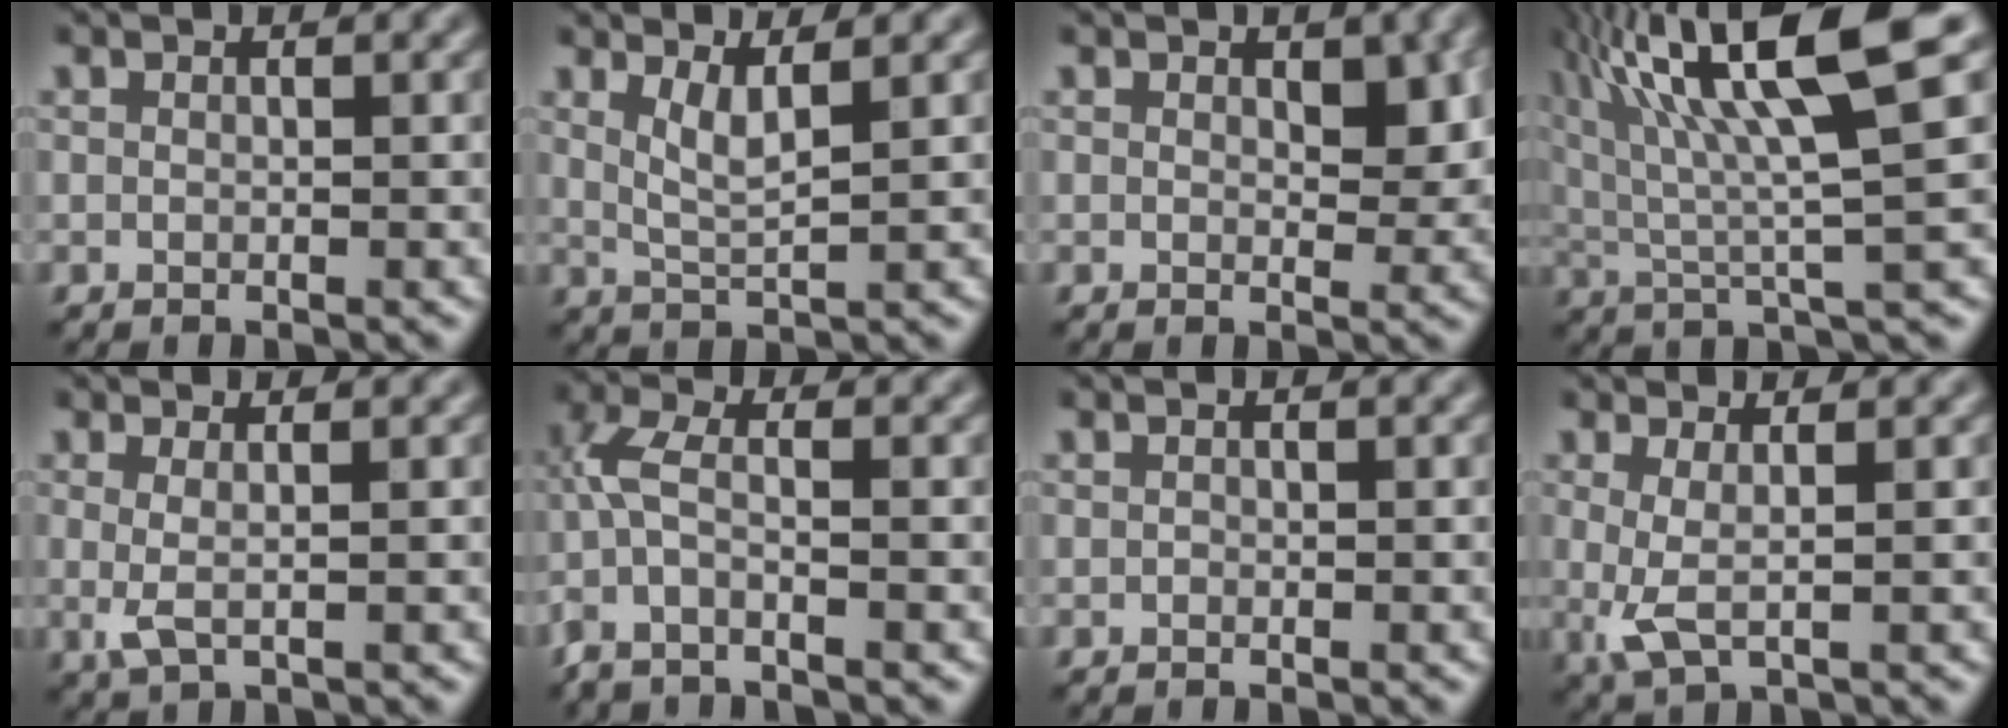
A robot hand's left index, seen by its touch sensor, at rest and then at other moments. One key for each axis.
{"total": 2.6, "fx": 1.3, "fy": 0.6, "fz": 2.1, "tx": -0.037, "ty": -0.008, "tz": 0.027}
{"total": 2.8, "fx": 0.6, "fy": 1.6, "fz": 2.2, "tx": -0.023, "ty": -0.006, "tz": 0.011}
{"total": 13.0, "fx": 5.6, "fy": 2.7, "fz": 11.4, "tx": -0.192, "ty": 0.025, "tz": 0.098}
{"total": 2.0, "fx": 0.1, "fy": 0.6, "fz": 1.9, "tx": -0.038, "ty": -0.003, "tz": 0.000}
{"total": 3.4, "fx": -1.6, "fy": 0.8, "fz": 2.8, "tx": -0.073, "ty": -0.001, "tz": -0.047}
{"total": 0.0}
{"total": 2.5, "fx": 0.2, "fy": 0.7, "fz": 2.4, "tx": -0.053, "ty": -0.003, "tz": 0.003}